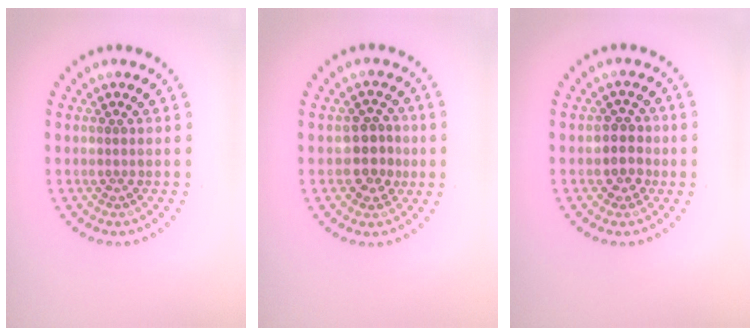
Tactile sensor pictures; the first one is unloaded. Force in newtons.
{"total": 2.8, "press": 2.6, "slide": 1.1}
{"total": 2.3, "press": 2.1, "slide": 1.0}